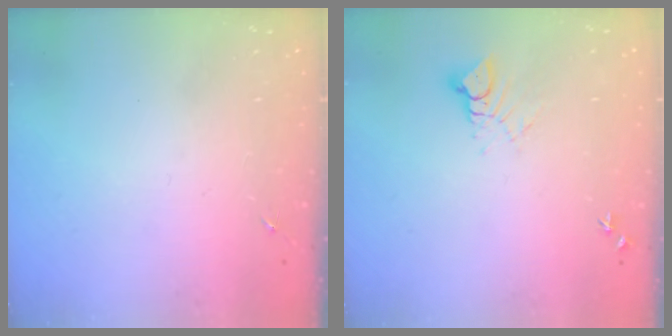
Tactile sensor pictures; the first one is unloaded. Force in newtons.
{"total": 4.4, "press": 4.4, "slide": 0.1}